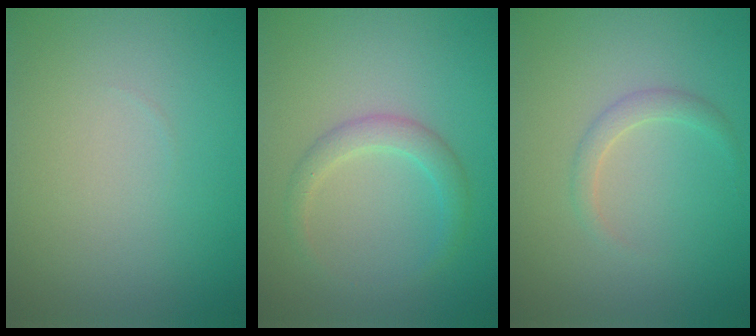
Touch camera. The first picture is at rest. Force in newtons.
{"total": 2.2, "press": 2.2, "slide": 0.0}
{"total": 1.4, "press": 1.4, "slide": 0.1}